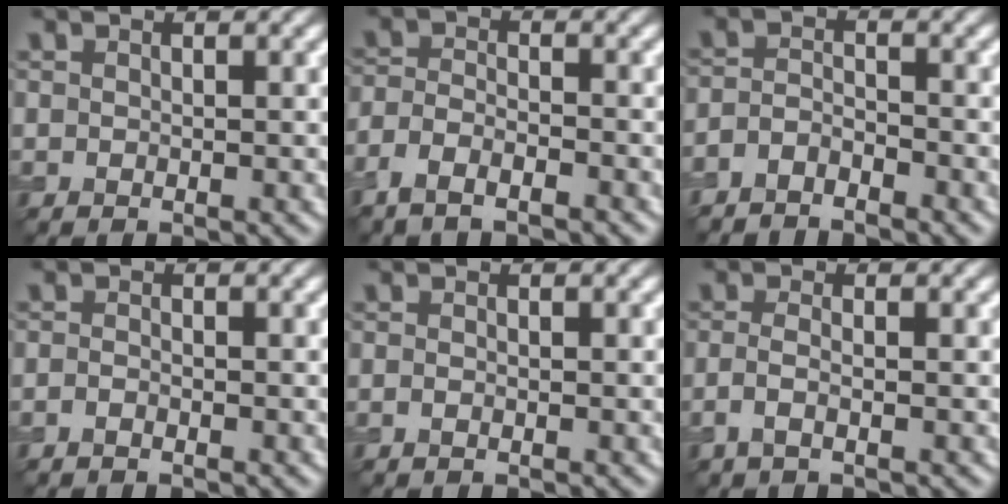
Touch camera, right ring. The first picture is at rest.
{"total": 3.1, "force": [-2.5, 0.9, 1.5], "torque": [-0.026, -0.004, -0.054]}
{"total": 2.5, "force": [-2.4, 0.4, 0.4], "torque": [-0.009, -0.004, -0.055]}
{"total": 0.6, "force": [-0.6, 0.0, 0.1], "torque": [-0.003, -0.001, -0.015]}
{"total": 0.0}
{"total": 1.0, "force": [-0.3, 0.1, 1.0], "torque": [-0.018, 0.002, -0.013]}